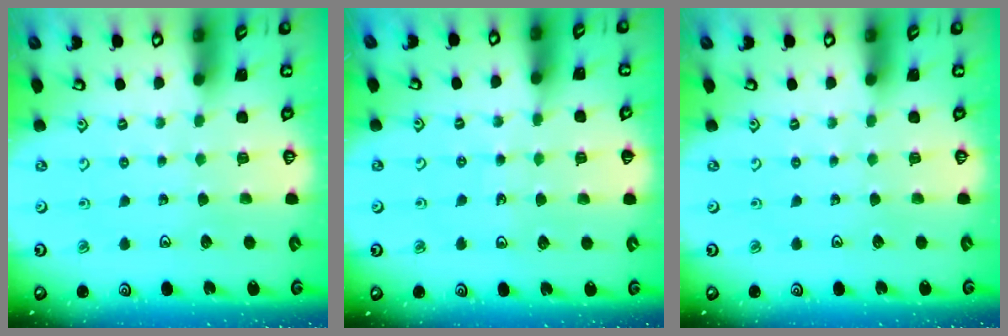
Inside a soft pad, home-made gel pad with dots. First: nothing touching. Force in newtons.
{"total": 5.8, "press": 5.5, "slide": 1.9}
{"total": 0.0}